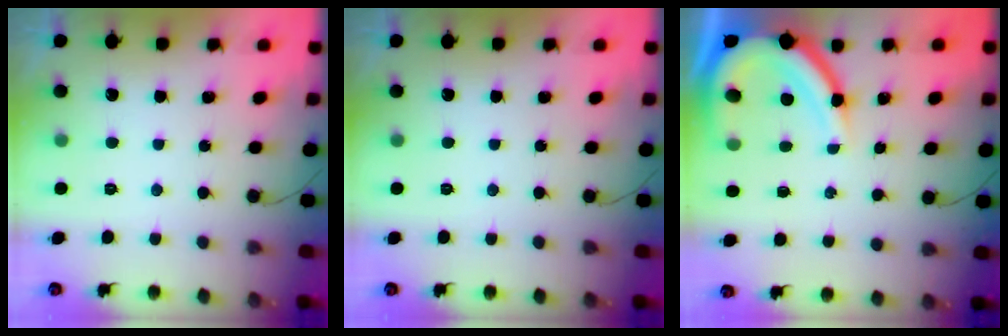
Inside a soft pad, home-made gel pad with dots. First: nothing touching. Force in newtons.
{"total": 0.0}
{"total": 12.5, "press": 12.4, "slide": 1.5}